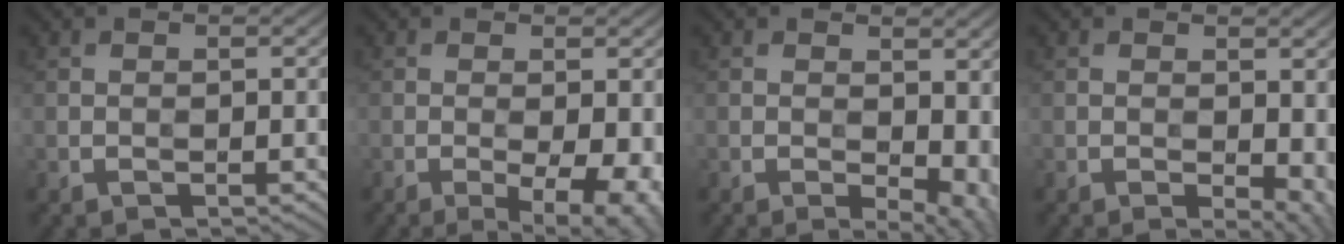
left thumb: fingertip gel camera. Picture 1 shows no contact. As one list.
[{"total": 7.3, "force": [-2.4, 2.7, 6.3], "torque": [-0.086, -0.013, -0.025]}, {"total": 7.3, "force": [-0.3, 4.1, 6.1], "torque": [-0.074, -0.008, 0.003]}, {"total": 4.8, "force": [-0.5, 2.6, 4.0], "torque": [-0.048, -0.008, -0.002]}]